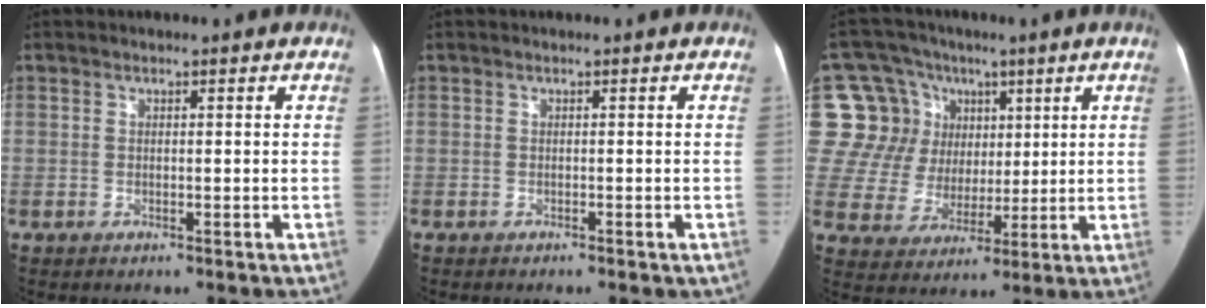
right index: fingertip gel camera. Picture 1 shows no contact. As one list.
[{"total": 0.9, "force": [-0.7, 0.3, 0.5], "torque": [-0.005, -0.001, -0.006]}, {"total": 21.0, "force": [7.1, 18.5, 6.9], "torque": [-0.188, 0.092, 0.143]}]